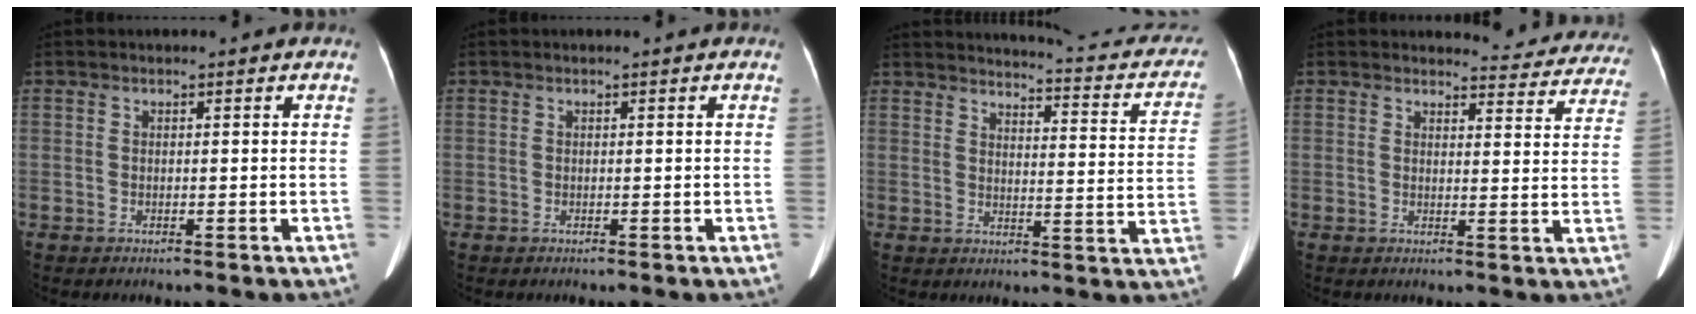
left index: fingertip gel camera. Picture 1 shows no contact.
{"total": 0.0}
{"total": 17.4, "force": [15.4, 3.9, 7.0], "torque": [-0.065, -0.028, 0.154]}
{"total": 10.3, "force": [10.0, 2.4, 0.6], "torque": [0.025, -0.039, 0.083]}